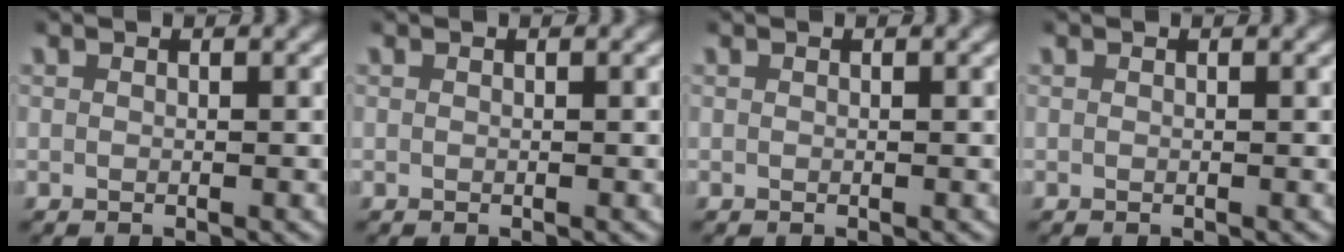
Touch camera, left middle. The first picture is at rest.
{"total": 0.0}
{"total": 0.0}
{"total": 0.0}